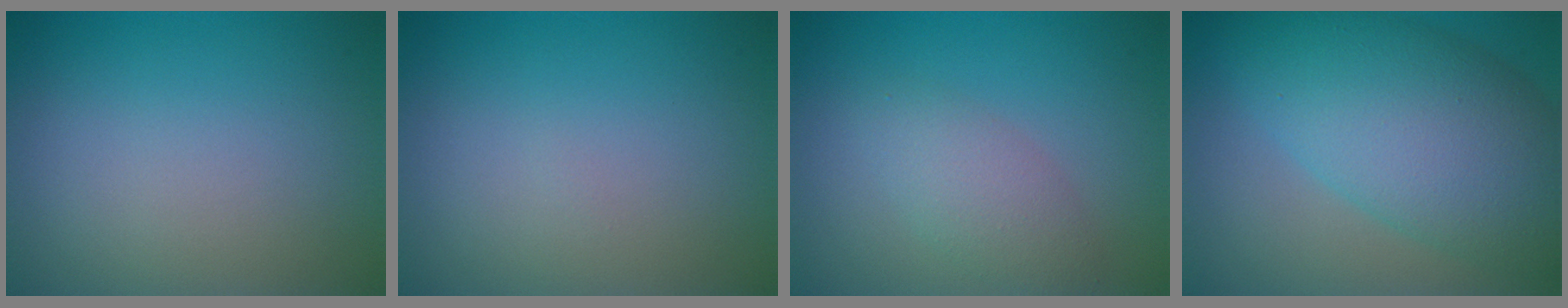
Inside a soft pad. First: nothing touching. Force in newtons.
{"total": 0.0}
{"total": 2.9, "press": 2.9, "slide": 0.2}
{"total": 11.1, "press": 11.1, "slide": 0.2}